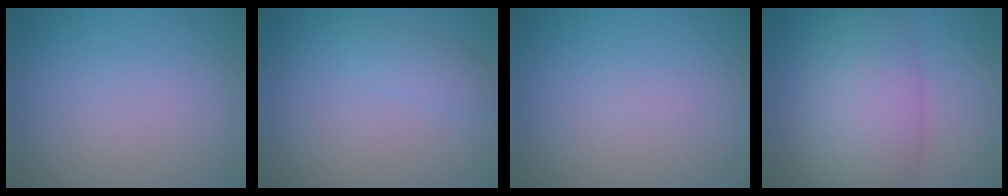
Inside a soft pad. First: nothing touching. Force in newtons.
{"total": 1.3, "press": 1.3, "slide": 0.0}
{"total": 0.0}
{"total": 7.0, "press": 7.0, "slide": 0.5}